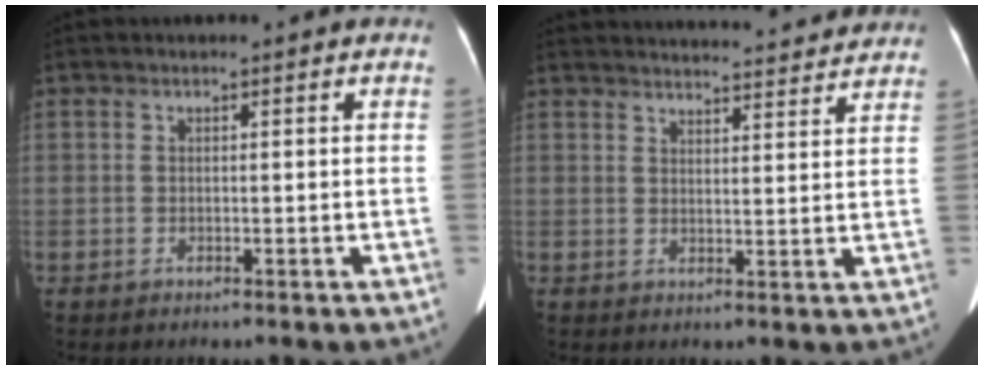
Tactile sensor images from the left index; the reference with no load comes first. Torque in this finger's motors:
{"motor_torque": [0.73, -1.41, 0.12, 0.11]}